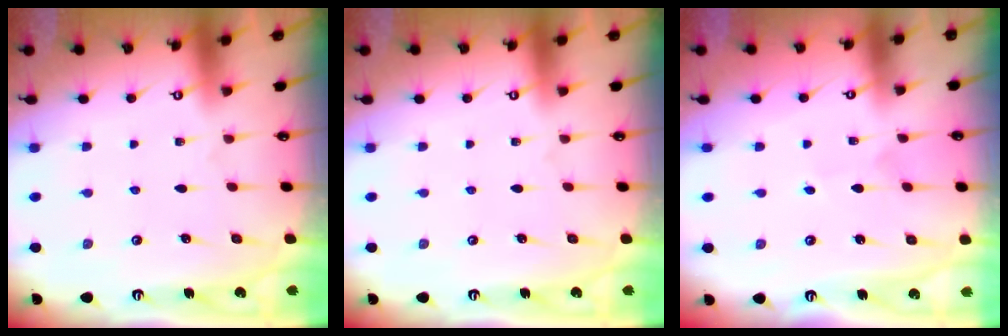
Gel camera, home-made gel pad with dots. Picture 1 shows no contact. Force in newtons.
{"total": 0.0}
{"total": 1.1, "press": 1.1, "slide": 0.1}